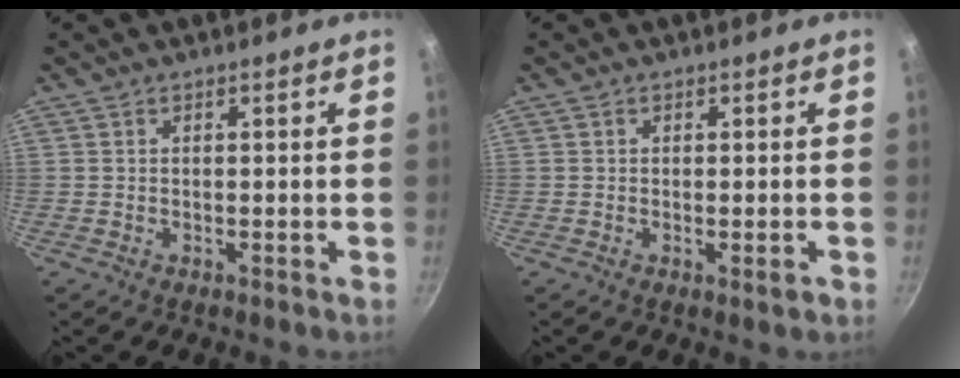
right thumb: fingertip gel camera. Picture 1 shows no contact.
{"total": 1.8, "force": [-0.5, 0.4, 1.7], "torque": [-0.028, -0.003, -0.010]}